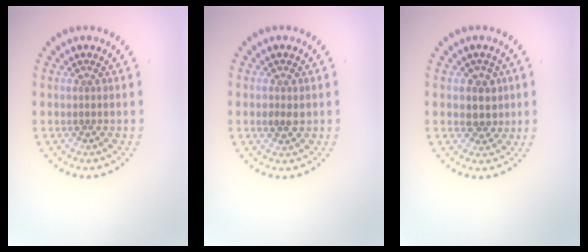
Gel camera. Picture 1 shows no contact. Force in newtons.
{"total": 1.5, "press": 1.5, "slide": 0.2}
{"total": 2.5, "press": 2.3, "slide": 0.8}